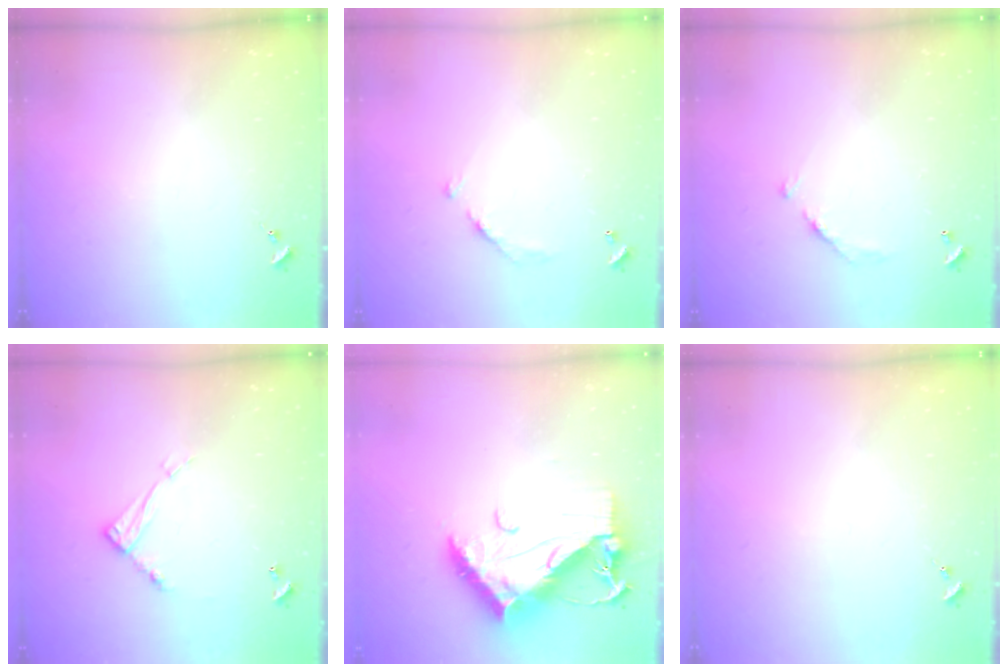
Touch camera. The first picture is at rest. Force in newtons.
{"total": 6.5, "press": 6.5, "slide": 0.4}
{"total": 6.5, "press": 6.5, "slide": 0.4}
{"total": 10.4, "press": 10.3, "slide": 0.7}
{"total": 19.1, "press": 19.0, "slide": 1.6}
{"total": 0.0}